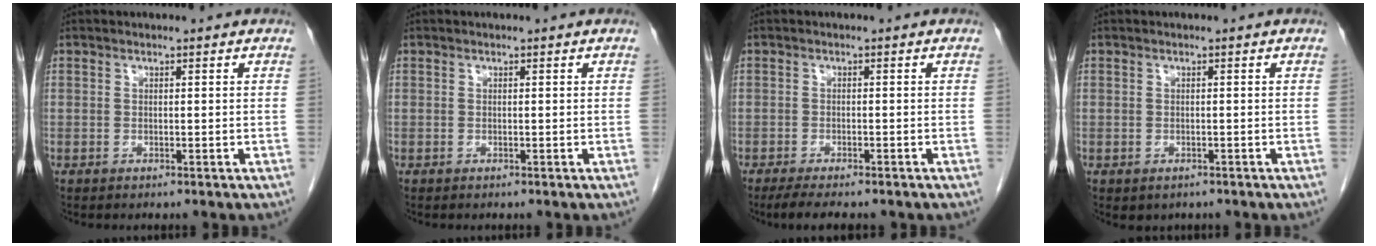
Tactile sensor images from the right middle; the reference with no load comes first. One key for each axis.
{"total": 0.0}
{"total": 6.0, "fx": -4.8, "fy": 1.3, "fz": 3.3, "tx": -0.047, "ty": -0.010, "tz": -0.069}
{"total": 1.2, "fx": -0.7, "fy": 0.9, "fz": 0.4, "tx": -0.008, "ty": 0.000, "tz": -0.003}